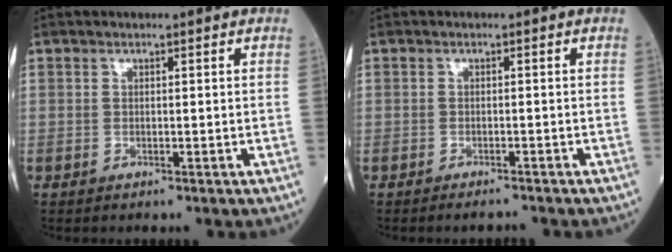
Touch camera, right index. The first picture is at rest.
{"total": 1.9, "force": [-1.8, 0.2, 0.6], "torque": [-0.009, -0.004, -0.022]}